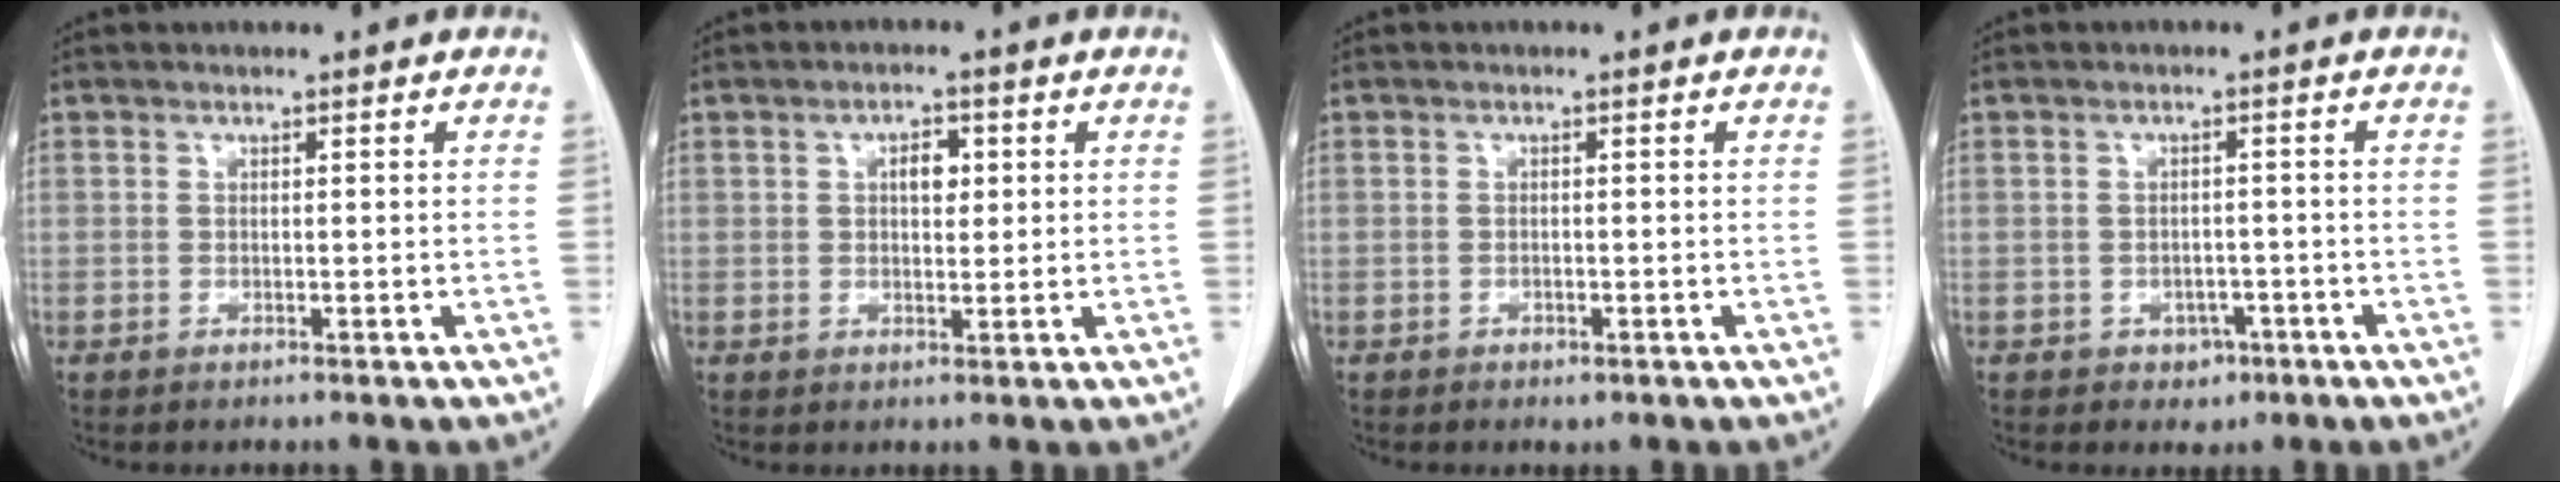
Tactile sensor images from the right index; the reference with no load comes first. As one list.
[{"total": 3.2, "force": [0.9, 1.7, 2.5], "torque": [-0.037, 0.004, 0.013]}, {"total": 1.0, "force": [-0.6, 0.6, 0.5], "torque": [-0.004, 0.001, -0.004]}, {"total": 2.9, "force": [-1.5, 2.2, 1.0], "torque": [-0.002, 0.008, -0.015]}]